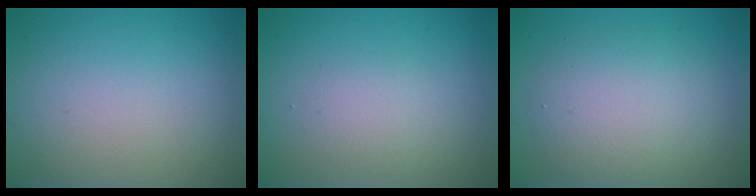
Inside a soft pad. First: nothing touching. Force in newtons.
{"total": 1.4, "press": 1.4, "slide": 0.0}
{"total": 4.8, "press": 4.8, "slide": 0.2}